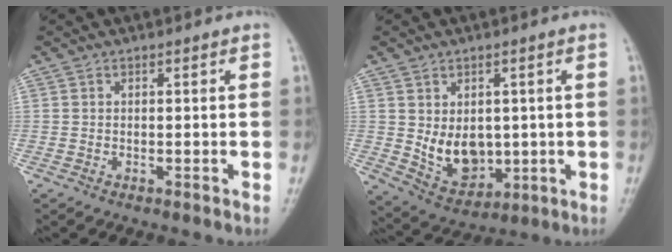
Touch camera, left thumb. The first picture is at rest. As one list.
[{"total": 8.8, "force": [0.3, 6.3, 6.1], "torque": [-0.067, -0.019, 0.029]}]